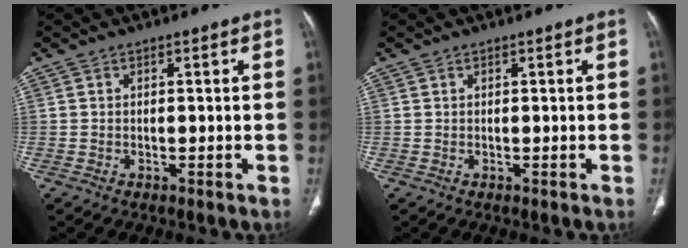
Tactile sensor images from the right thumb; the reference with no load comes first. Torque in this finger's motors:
{"motor_torque": [0.06, 0.06, 0.02, -0.02, 0.01]}